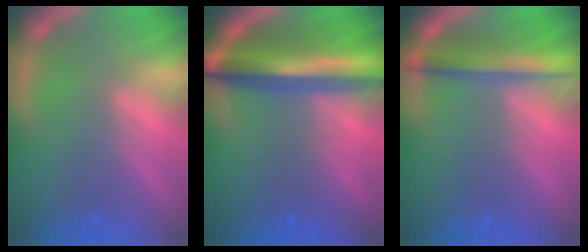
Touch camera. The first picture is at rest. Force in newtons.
{"total": 9.4}
{"total": 4.4}